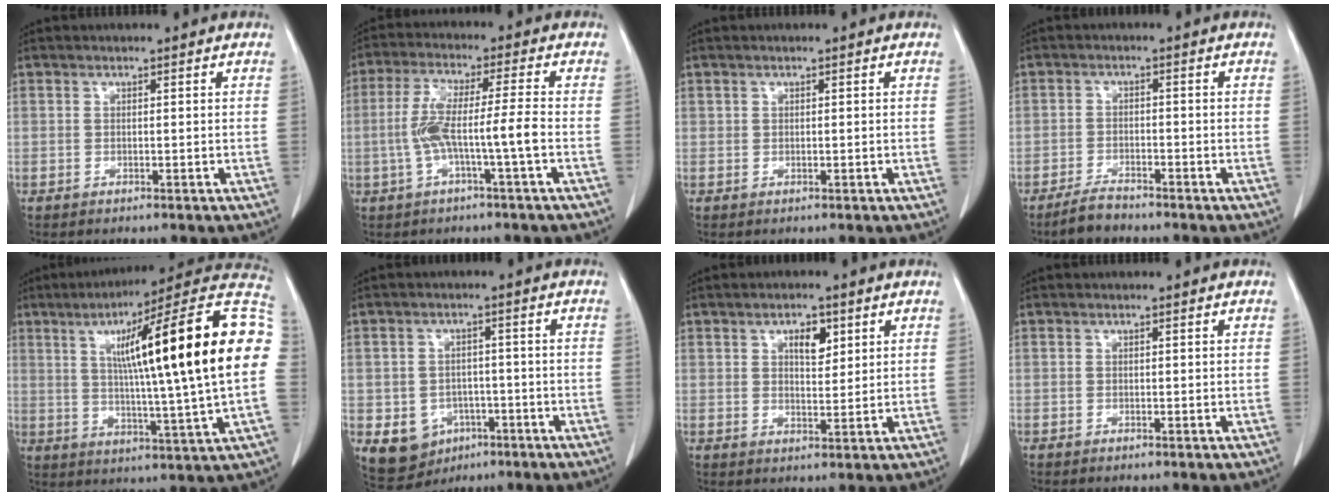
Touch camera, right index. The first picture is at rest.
{"total": 7.8, "force": [-1.8, -0.4, 7.5], "torque": [-0.153, 0.016, -0.031]}
{"total": 0.0}
{"total": 3.2, "force": [-2.9, 0.9, 1.1], "torque": [-0.026, -0.003, -0.053]}
{"total": 27.2, "force": [4.4, 0.6, 26.9], "torque": [-0.322, 0.045, 0.059]}
{"total": 7.8, "force": [-3.3, 6.6, 2.7], "torque": [-0.050, 0.007, -0.035]}
{"total": 4.0, "force": [1.9, 1.8, 3.1], "torque": [-0.049, -0.001, 0.031]}
{"total": 0.0}